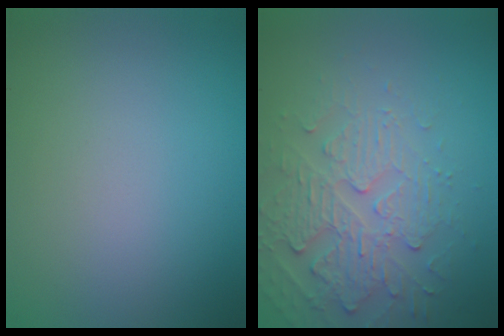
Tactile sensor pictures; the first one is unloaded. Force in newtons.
{"total": 3.9, "press": 3.5, "slide": 1.8}